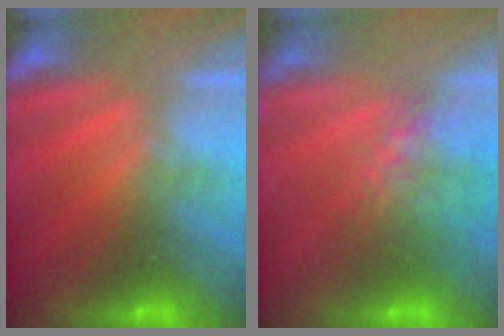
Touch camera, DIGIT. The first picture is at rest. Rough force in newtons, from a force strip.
{"total": 7.2}